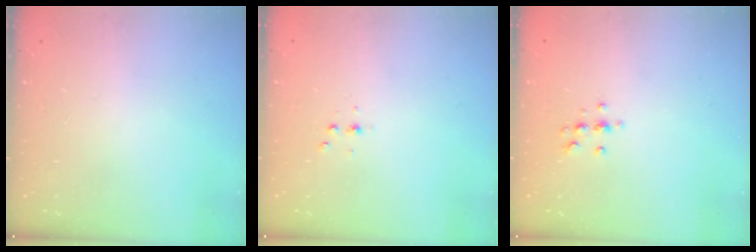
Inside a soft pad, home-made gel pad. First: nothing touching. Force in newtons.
{"total": 2.3, "press": 2.3, "slide": 0.3}
{"total": 4.9, "press": 4.8, "slide": 1.2}